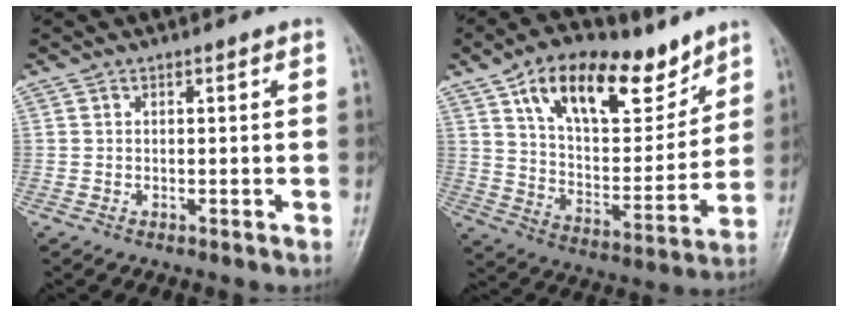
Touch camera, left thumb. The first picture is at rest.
{"total": 20.3, "force": [12.5, 9.8, 12.8], "torque": [-0.161, -0.055, 0.216]}